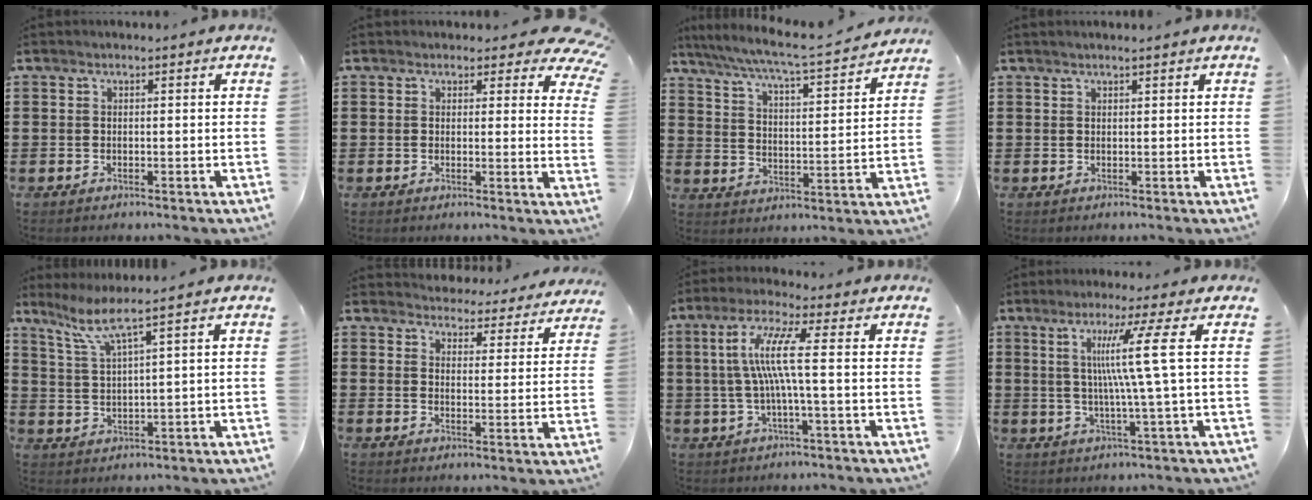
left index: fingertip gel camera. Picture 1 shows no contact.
{"total": 3.6, "force": [2.8, 1.7, 1.3], "torque": [-0.014, -0.010, 0.046]}
{"total": 5.9, "force": [5.3, -0.2, 2.6], "torque": [-0.073, -0.038, 0.084]}
{"total": 0.8, "force": [0.7, 0.0, 0.4], "torque": [-0.008, -0.001, 0.014]}
{"total": 4.6, "force": [3.0, -0.3, 3.4], "torque": [-0.079, -0.010, 0.049]}
{"total": 4.5, "force": [4.5, 0.5, -0.1], "torque": [-0.014, -0.031, 0.077]}
{"total": 7.8, "force": [0.2, 0.2, 7.8], "torque": [-0.172, -0.005, -0.012]}
{"total": 9.5, "force": [2.0, -1.4, 9.2], "torque": [-0.178, 0.002, 0.020]}